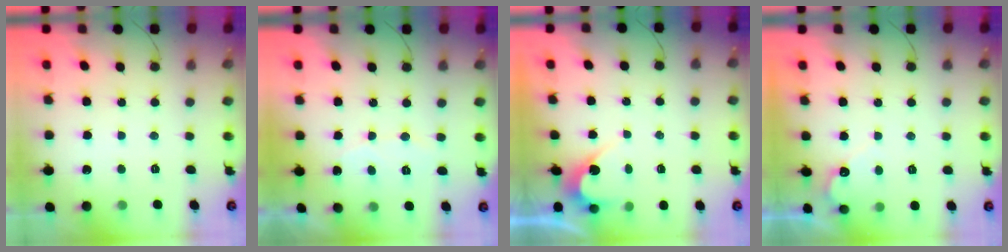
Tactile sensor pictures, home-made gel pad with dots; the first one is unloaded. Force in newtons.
{"total": 4.6, "press": 4.6, "slide": 0.3}
{"total": 5.1, "press": 5.1, "slide": 0.2}
{"total": 3.3, "press": 3.3, "slide": 0.2}